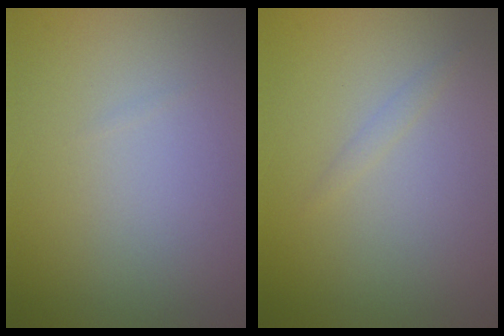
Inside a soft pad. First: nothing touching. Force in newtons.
{"total": 0.6, "press": 0.6, "slide": 0.0}